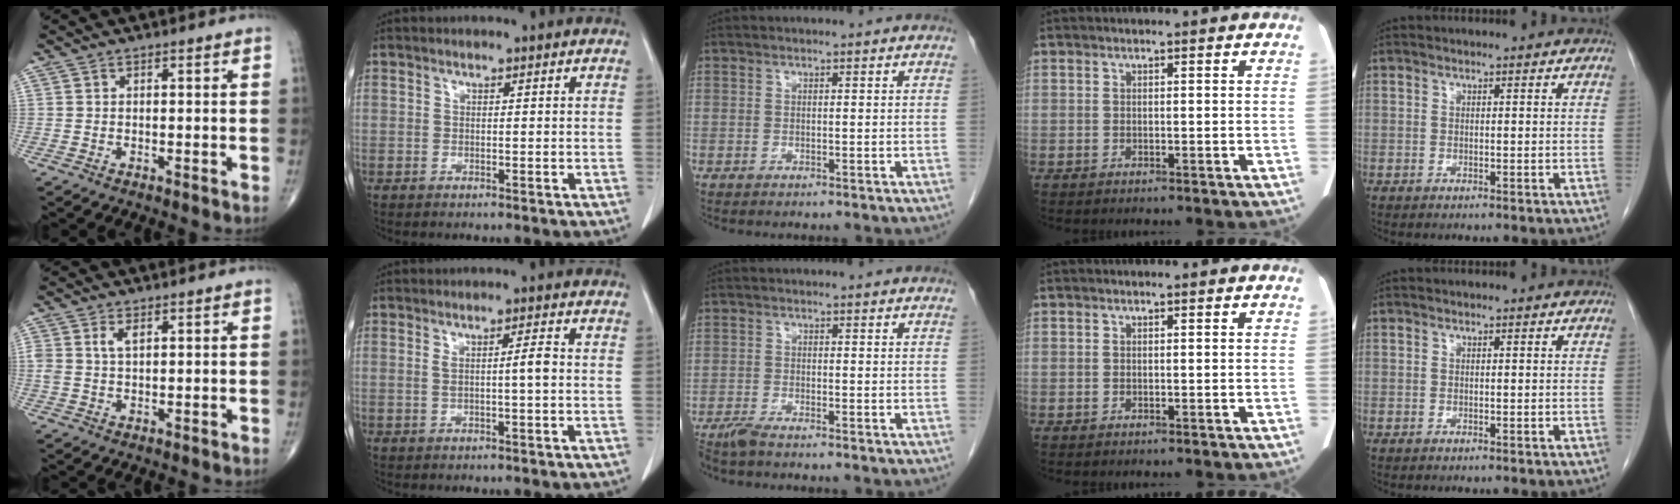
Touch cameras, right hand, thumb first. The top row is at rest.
{"thumb": {"total": 2.7, "force": [1.1, 1.4, 2.1], "torque": [-0.043, 0.003, 0.025]}, "index": {"total": 2.6, "force": [0.1, -0.1, 2.6], "torque": [-0.041, 0.004, 0.006]}, "middle": {"total": 2.5, "force": [-2.1, 0.1, 1.2], "torque": [-0.031, -0.006, -0.043]}}